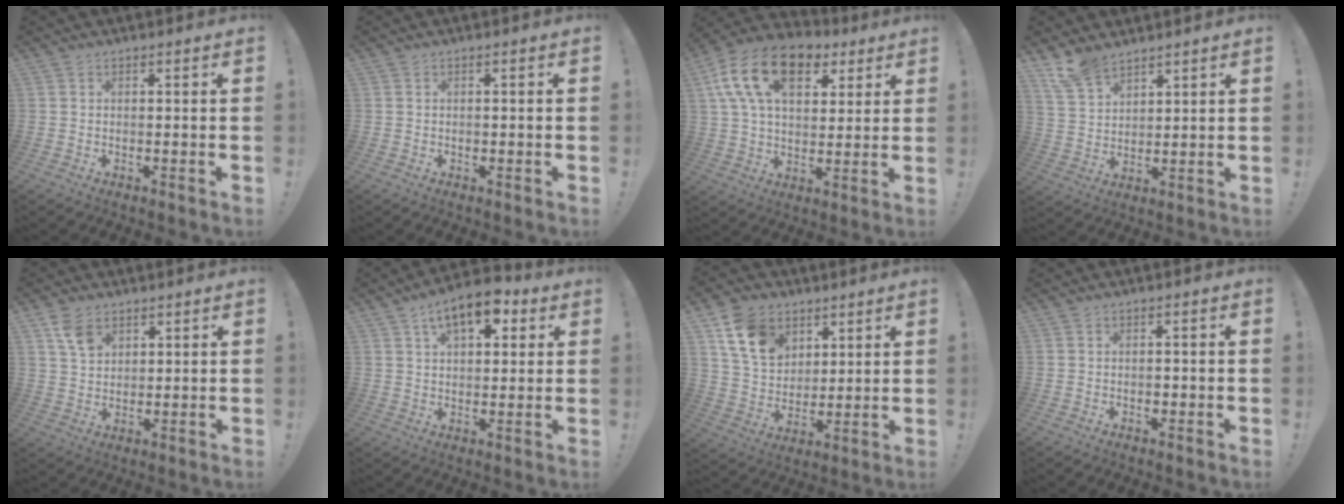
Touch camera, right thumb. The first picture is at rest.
{"total": 0.5, "force": [-0.2, 0.5, 0.0], "torque": [-0.003, 0.003, -0.003]}
{"total": 19.5, "force": [8.5, 12.0, 12.9], "torque": [-0.219, -0.026, 0.151]}
{"total": 8.8, "force": [7.1, 4.0, 3.3], "torque": [-0.065, -0.039, 0.140]}
{"total": 6.7, "force": [3.7, 4.5, 3.3], "torque": [-0.056, -0.013, 0.072]}
{"total": 10.9, "force": [5.2, 5.5, 7.8], "torque": [-0.115, -0.013, 0.091]}
{"total": 14.3, "force": [7.6, 10.2, 6.6], "torque": [-0.114, -0.029, 0.152]}
{"total": 1.1, "force": [-0.4, 0.9, 0.4], "torque": [0.000, 0.001, -0.007]}